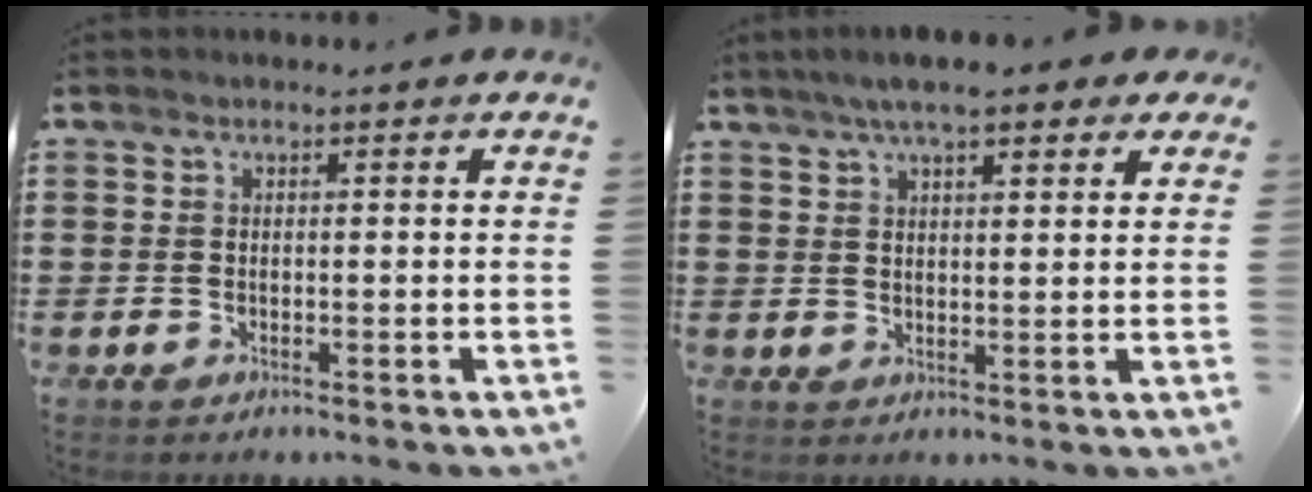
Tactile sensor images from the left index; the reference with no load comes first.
{"total": 5.9, "force": [4.2, 1.1, 3.9], "torque": [-0.084, 0.005, 0.075]}